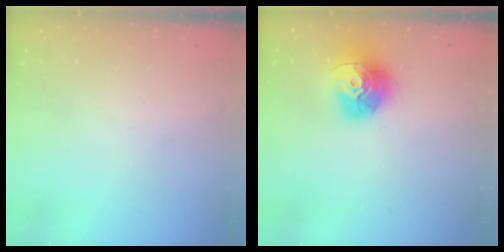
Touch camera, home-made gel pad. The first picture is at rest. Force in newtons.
{"total": 15.8, "press": 15.7, "slide": 1.6}